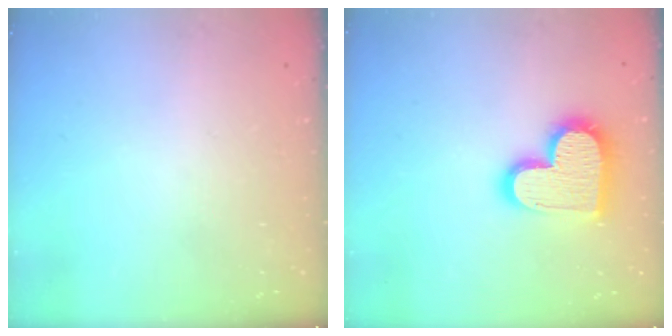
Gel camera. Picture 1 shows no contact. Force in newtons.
{"total": 17.6, "press": 17.5, "slide": 1.2}